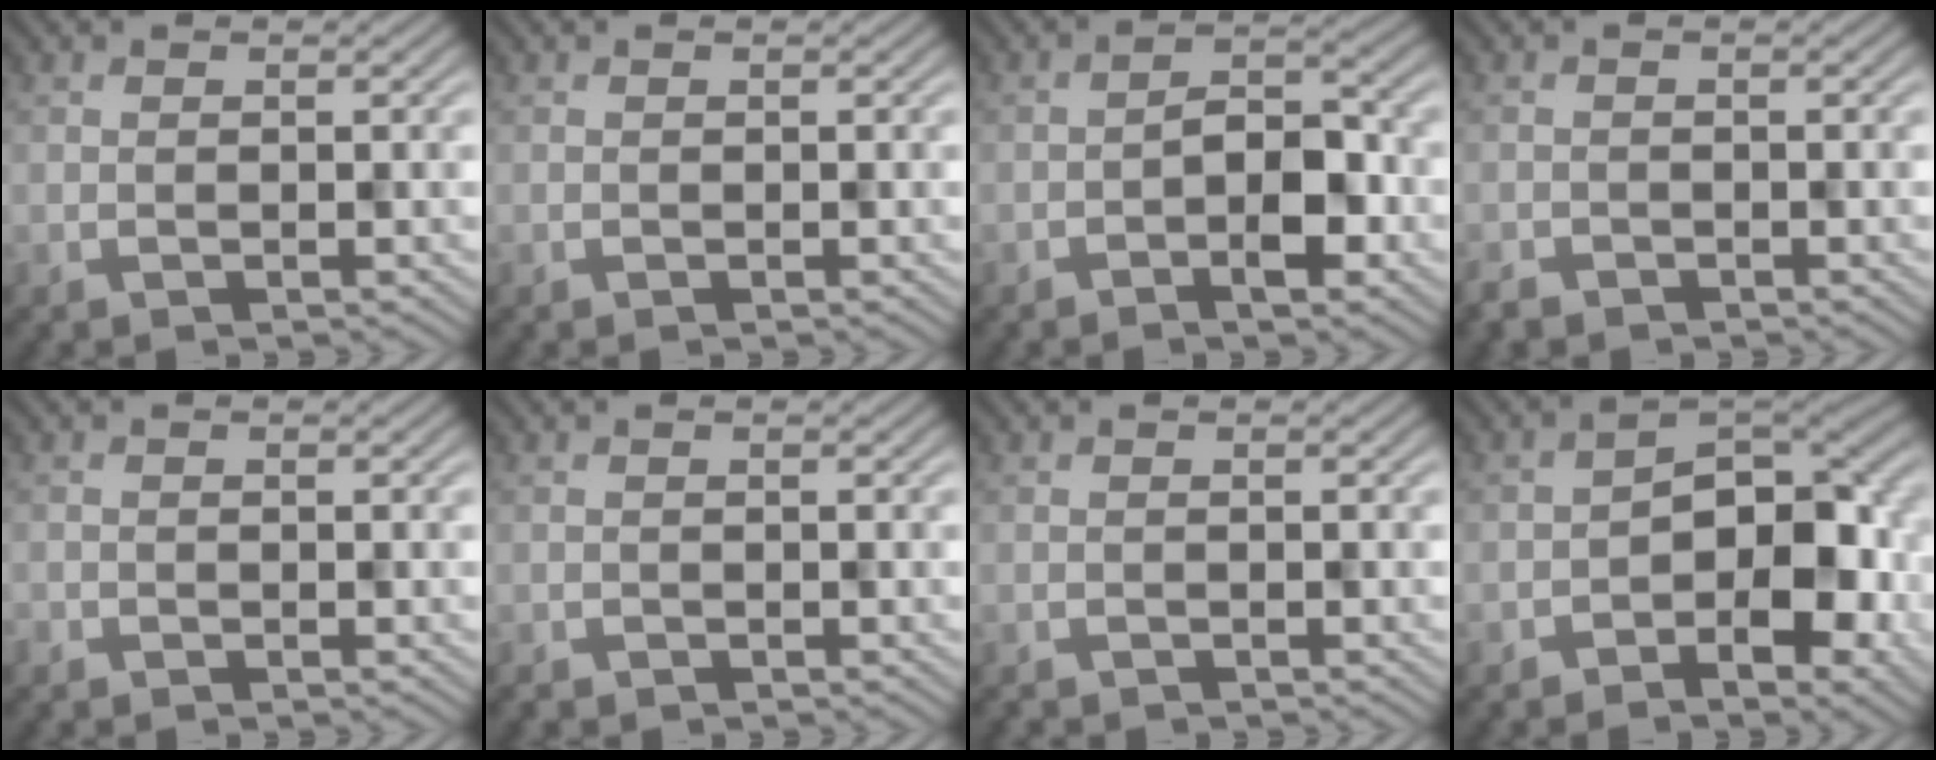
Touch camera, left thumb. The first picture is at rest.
{"total": 0.0}
{"total": 4.6, "force": [-1.9, 2.1, 3.7], "torque": [-0.044, 0.016, -0.033]}
{"total": 1.5, "force": [-1.4, 0.5, 0.0], "torque": [0.002, -0.003, -0.027]}
{"total": 0.7, "force": [-0.6, 0.2, -0.3], "torque": [0.007, 0.000, -0.010]}
{"total": 0.7, "force": [-0.6, 0.1, -0.3], "torque": [0.007, -0.001, -0.010]}
{"total": 0.8, "force": [-0.8, 0.0, -0.3], "torque": [0.007, 0.001, -0.013]}
{"total": 9.3, "force": [-2.4, 5.3, 7.2], "torque": [-0.075, 0.010, -0.049]}